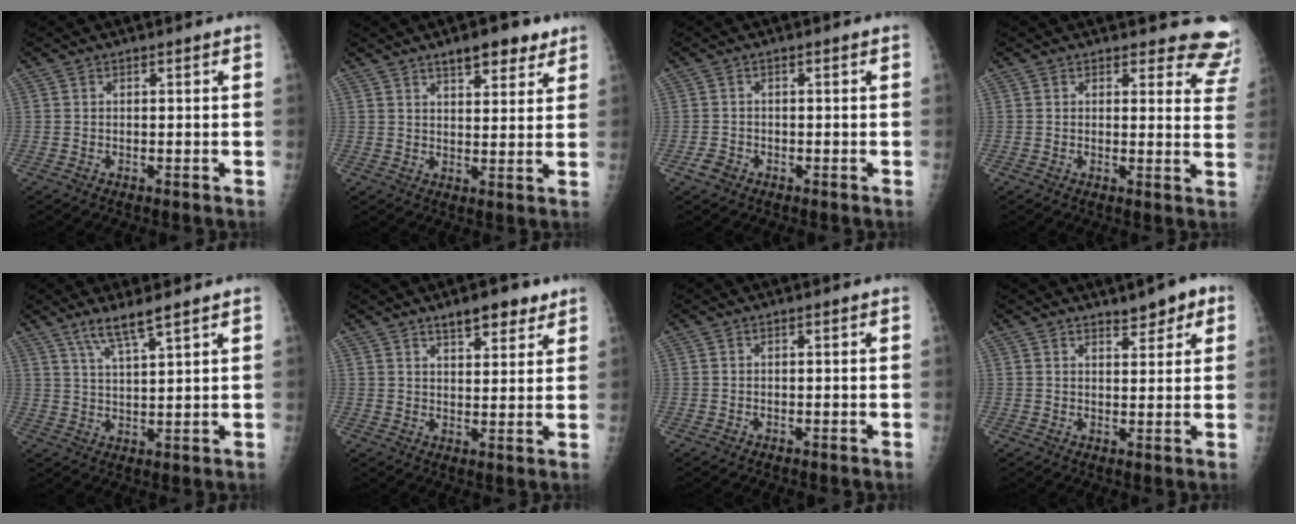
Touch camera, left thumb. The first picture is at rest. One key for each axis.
{"total": 7.8, "fx": 5.4, "fy": 3.0, "fz": 4.8, "tx": -0.044, "ty": -0.027, "tz": 0.077}
{"total": 1.7, "fx": -1.0, "fy": 1.3, "fz": 0.5, "tx": -0.008, "ty": 0.005, "tz": -0.019}
{"total": 9.4, "fx": 9.0, "fy": 2.7, "fz": 0.1, "tx": 0.053, "ty": -0.077, "tz": 0.060}
{"total": 6.2, "fx": 4.5, "fy": 0.4, "fz": 4.2, "tx": -0.084, "ty": -0.026, "tz": 0.090}
{"total": 7.2, "fx": 5.1, "fy": 2.7, "fz": 4.4, "tx": -0.041, "ty": -0.027, "tz": 0.074}
{"total": 0.0}
{"total": 4.9, "fx": 3.1, "fy": 1.9, "fz": 3.2, "tx": -0.024, "ty": -0.015, "tz": 0.042}